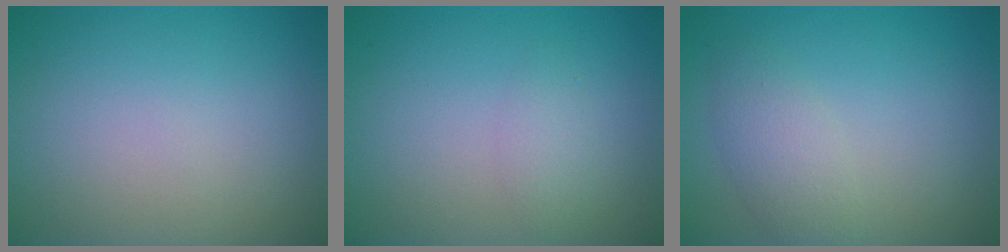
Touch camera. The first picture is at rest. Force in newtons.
{"total": 1.4, "press": 1.4, "slide": 0.1}
{"total": 2.7, "press": 2.7, "slide": 0.1}